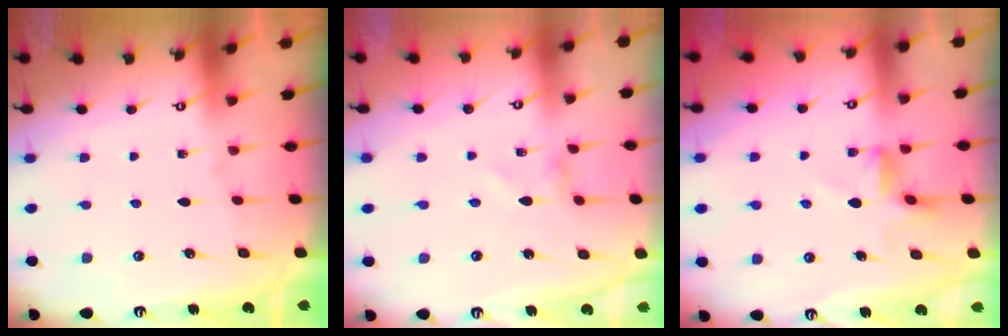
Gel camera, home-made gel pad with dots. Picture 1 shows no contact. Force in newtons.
{"total": 0.7, "press": 0.7, "slide": 0.1}
{"total": 3.6, "press": 3.2, "slide": 1.6}